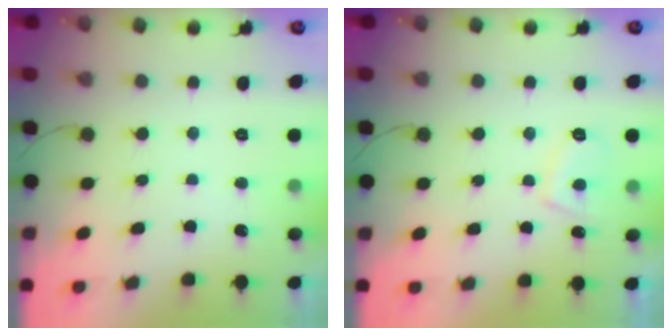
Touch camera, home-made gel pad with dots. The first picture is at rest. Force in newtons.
{"total": 5.4, "press": 5.4, "slide": 1.0}